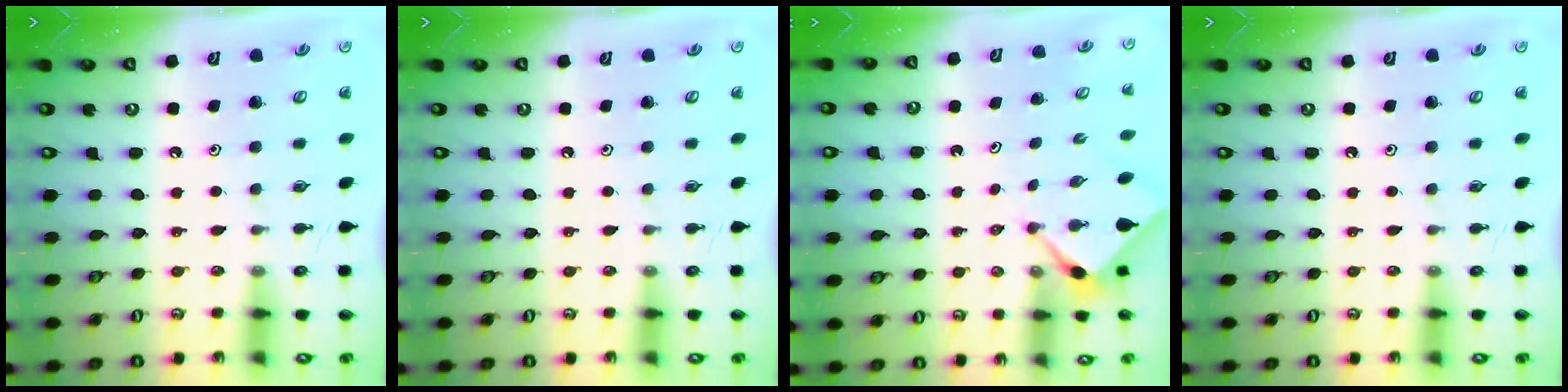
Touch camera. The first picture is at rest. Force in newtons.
{"total": 0.0}
{"total": 2.4, "press": 2.3, "slide": 0.3}
{"total": 0.0}